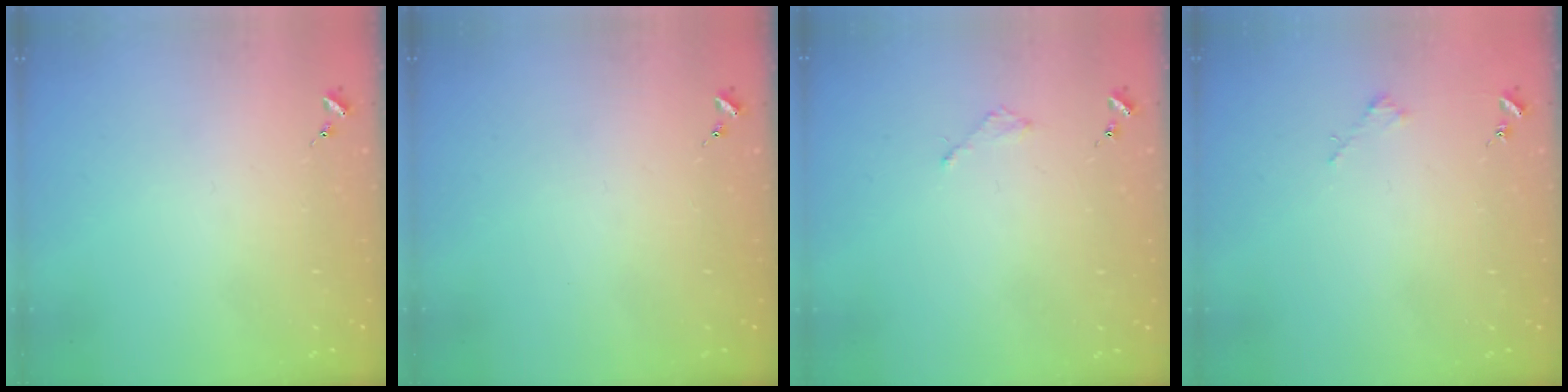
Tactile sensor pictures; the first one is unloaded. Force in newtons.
{"total": 0.0}
{"total": 2.0, "press": 2.0, "slide": 0.3}
{"total": 1.8, "press": 1.8, "slide": 0.2}